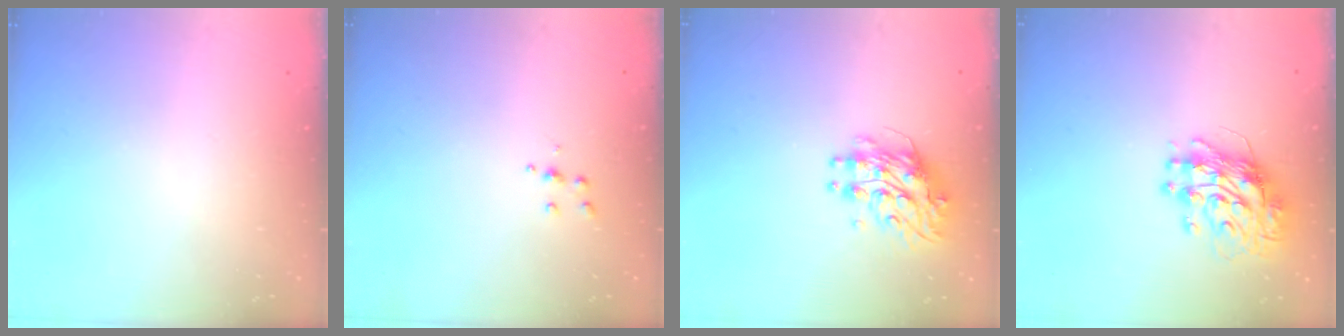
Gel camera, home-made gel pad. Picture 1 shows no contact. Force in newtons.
{"total": 3.6, "press": 3.6, "slide": 0.3}
{"total": 9.0, "press": 9.0, "slide": 0.9}
{"total": 11.6, "press": 11.6, "slide": 1.2}